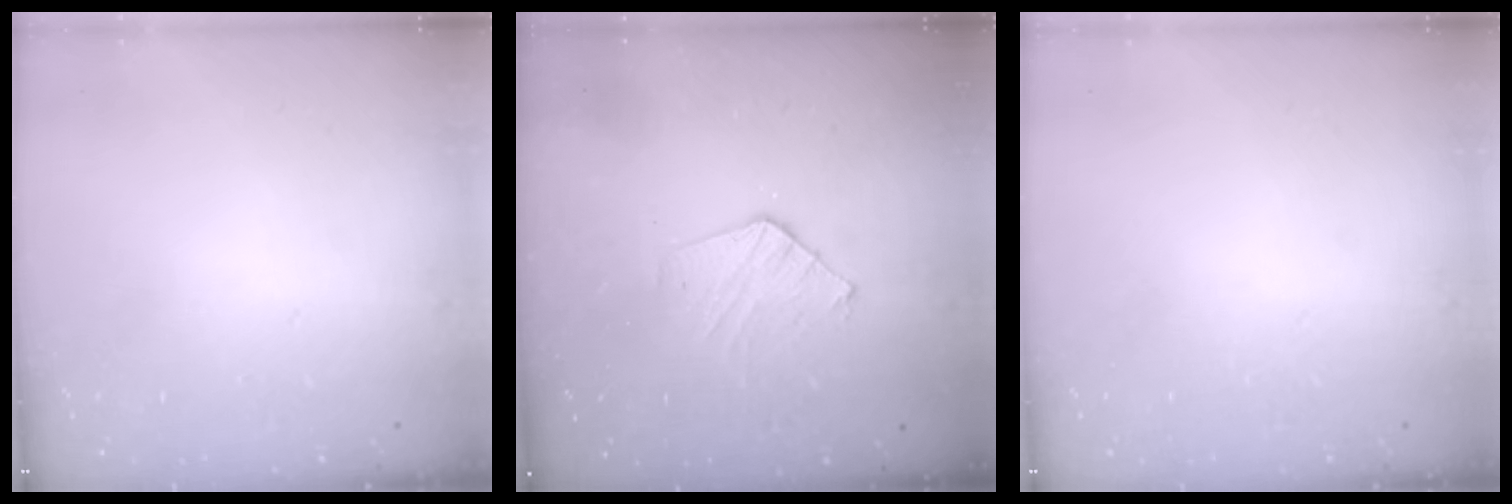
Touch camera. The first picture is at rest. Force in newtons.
{"total": 5.9, "press": 5.9, "slide": 0.5}
{"total": 0.0}